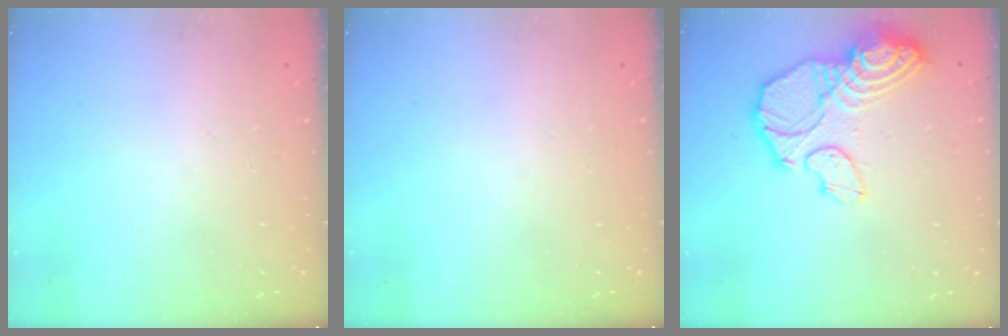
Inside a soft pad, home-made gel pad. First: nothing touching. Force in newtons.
{"total": 0.0}
{"total": 17.2, "press": 17.1, "slide": 1.6}